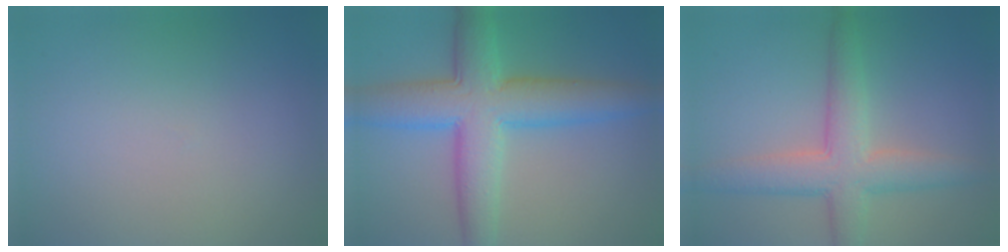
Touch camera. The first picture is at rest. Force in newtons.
{"total": 8.2, "press": 8.2, "slide": 0.0}
{"total": 5.4, "press": 5.4, "slide": 0.2}